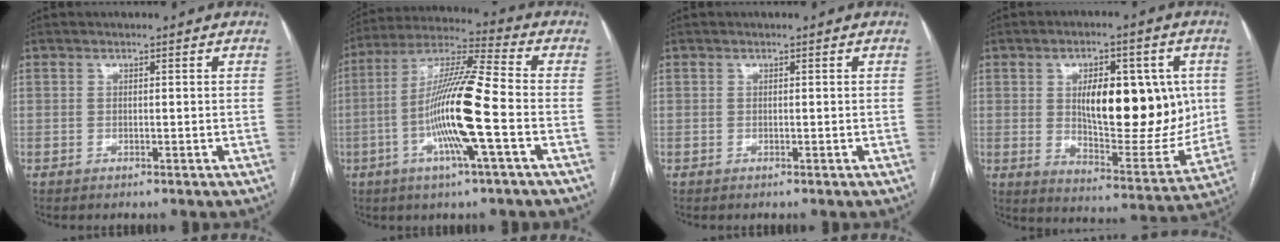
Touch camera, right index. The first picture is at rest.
{"total": 14.9, "force": [-3.5, 0.0, 14.5], "torque": [-0.279, 0.001, -0.073]}
{"total": 0.0}
{"total": 17.1, "force": [2.7, 7.0, 15.4], "torque": [-0.218, 0.001, 0.054]}